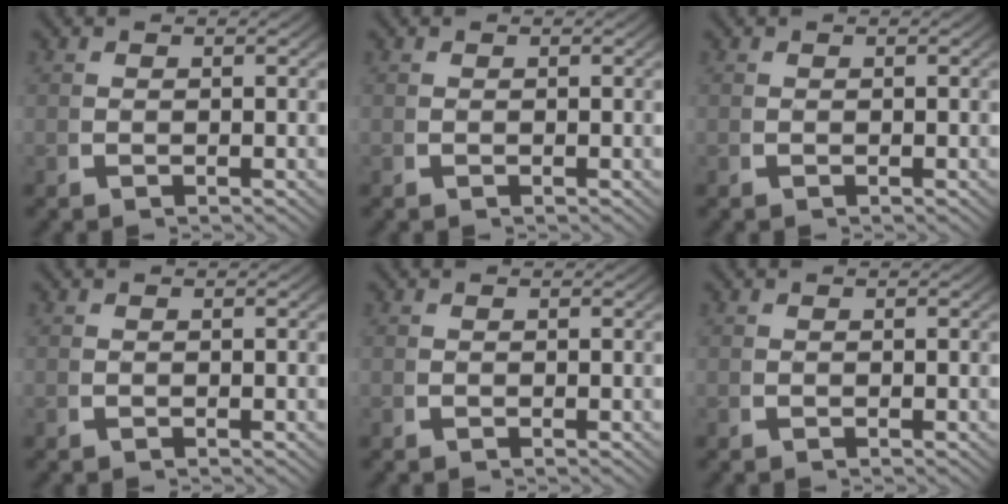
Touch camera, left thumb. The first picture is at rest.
{"total": 0.0}
{"total": 0.0}
{"total": 0.0}
{"total": 0.0}
{"total": 0.0}